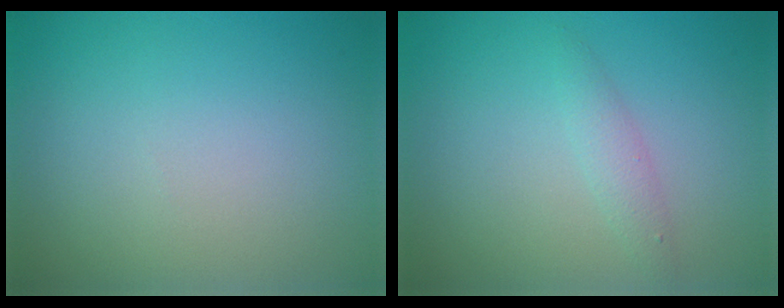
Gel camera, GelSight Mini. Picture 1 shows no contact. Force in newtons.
{"total": 1.4, "press": 1.4, "slide": 0.0}